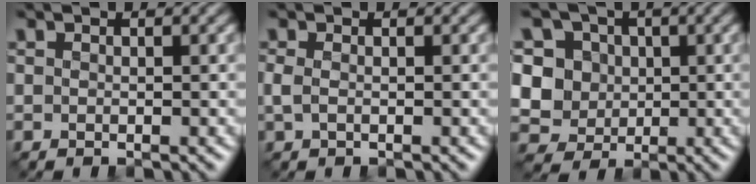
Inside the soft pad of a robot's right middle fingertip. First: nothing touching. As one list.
[{"total": 1.1, "force": [-0.1, 0.5, 0.9], "torque": [-0.026, -0.001, -0.005]}, {"total": 8.7, "force": [2.0, 7.7, 3.5], "torque": [-0.072, 0.019, 0.021]}]